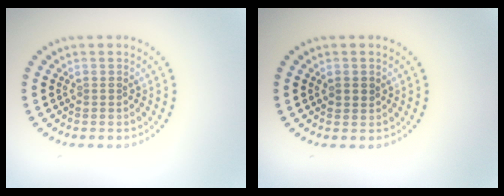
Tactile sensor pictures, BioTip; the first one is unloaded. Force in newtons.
{"total": 1.2, "press": 1.1, "slide": 0.4}